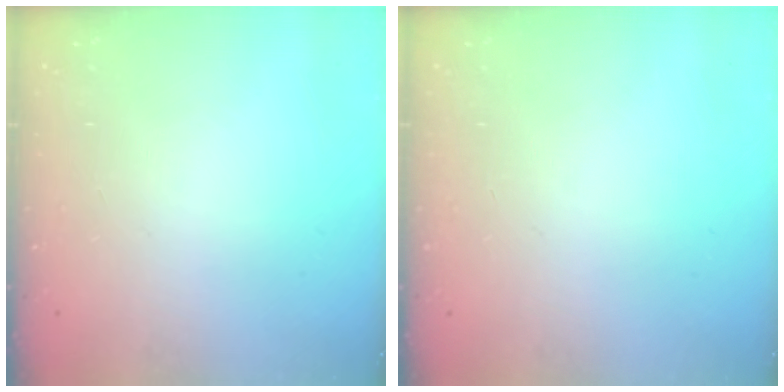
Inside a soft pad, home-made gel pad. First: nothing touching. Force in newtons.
{"total": 0.0}